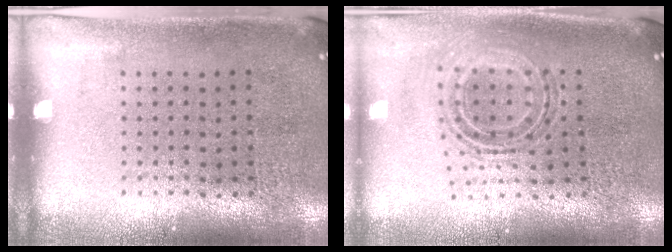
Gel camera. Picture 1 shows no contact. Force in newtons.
{"total": 0.8, "press": 0.8, "slide": 0.3}